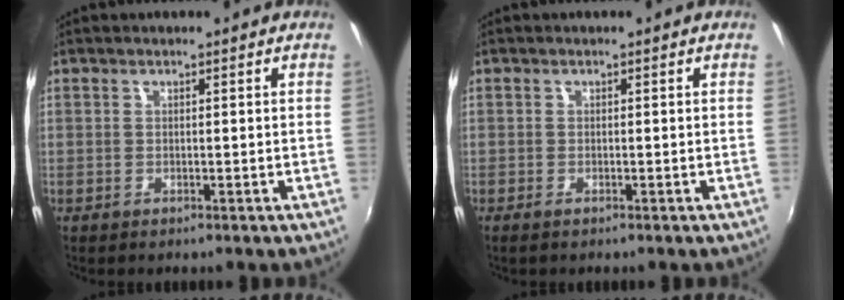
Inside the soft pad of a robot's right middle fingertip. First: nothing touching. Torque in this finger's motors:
{"motor_torque": [-0.16, 0.06, -0.02, 0.00]}